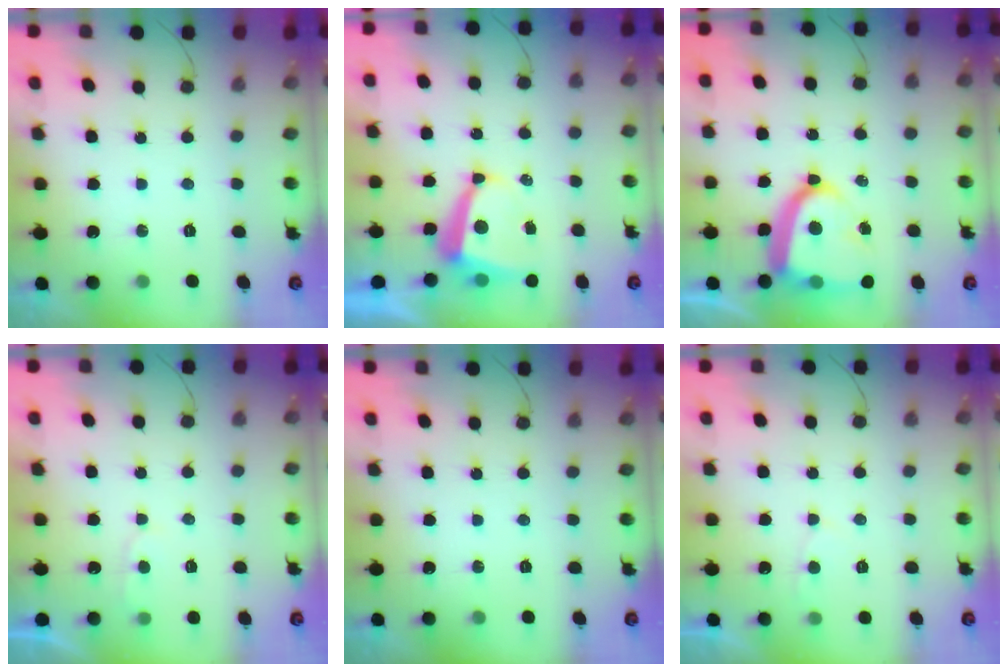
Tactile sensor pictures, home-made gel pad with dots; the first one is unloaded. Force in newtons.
{"total": 6.4, "press": 6.3, "slide": 0.9}
{"total": 16.5, "press": 16.4, "slide": 1.5}
{"total": 2.5, "press": 2.5, "slide": 0.3}
{"total": 0.0}
{"total": 2.8, "press": 2.7, "slide": 0.3}